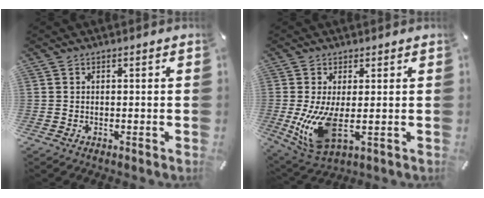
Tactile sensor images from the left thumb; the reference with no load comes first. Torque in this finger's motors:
{"motor_torque": [1.46, 1.85, 0.64, -0.22, 0.25]}